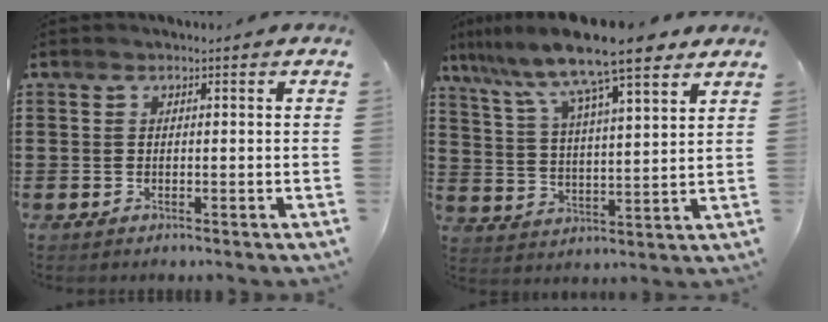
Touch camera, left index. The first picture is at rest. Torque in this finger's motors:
{"motor_torque": [1.23, 0.91, 1.05, 0.21]}